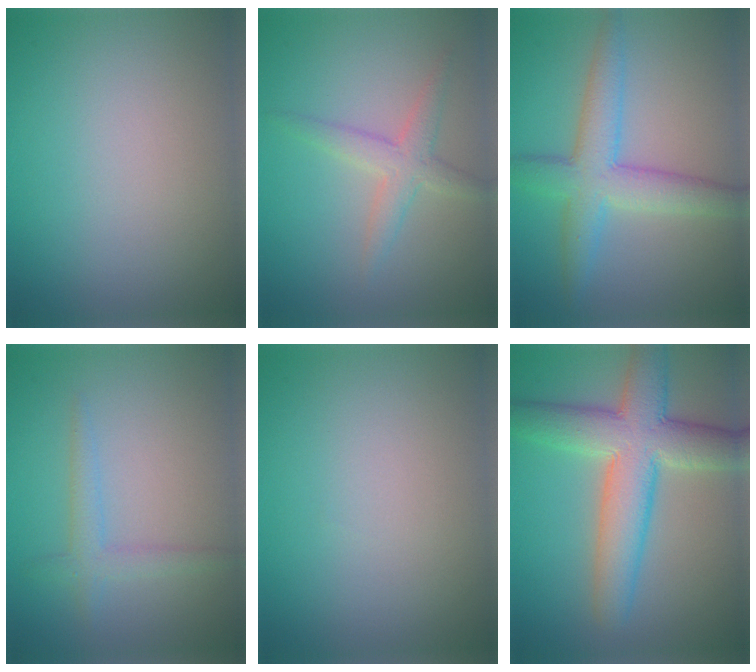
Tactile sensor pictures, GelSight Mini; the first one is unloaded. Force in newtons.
{"total": 2.6, "press": 2.6, "slide": 0.1}
{"total": 5.3, "press": 5.3, "slide": 0.2}
{"total": 2.1, "press": 2.1, "slide": 0.0}
{"total": 0.0}
{"total": 8.3, "press": 8.3, "slide": 0.3}